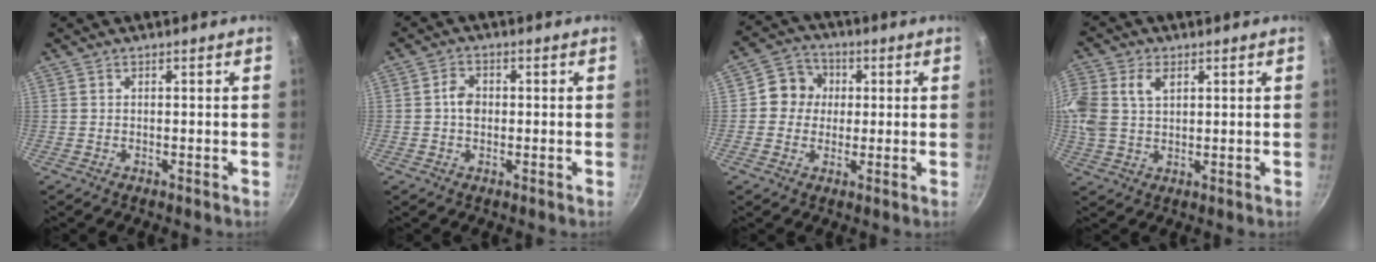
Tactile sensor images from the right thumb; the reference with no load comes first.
{"total": 3.5, "force": [-0.1, 2.6, 2.3], "torque": [-0.031, 0.008, -0.007]}
{"total": 7.6, "force": [0.6, 7.0, 2.9], "torque": [-0.015, 0.012, -0.003]}
{"total": 12.0, "force": [3.5, 8.0, 8.2], "torque": [-0.212, 0.010, 0.069]}